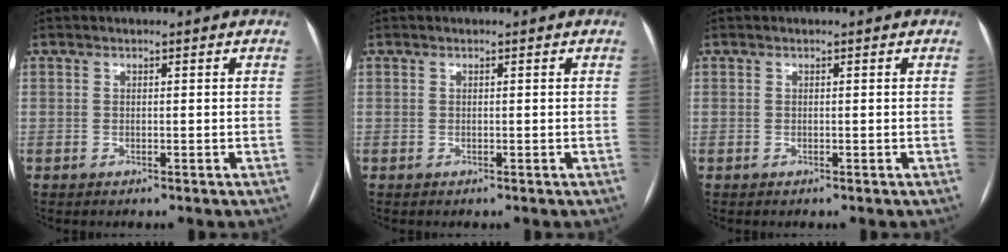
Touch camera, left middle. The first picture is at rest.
{"total": 0.0}
{"total": 0.0}